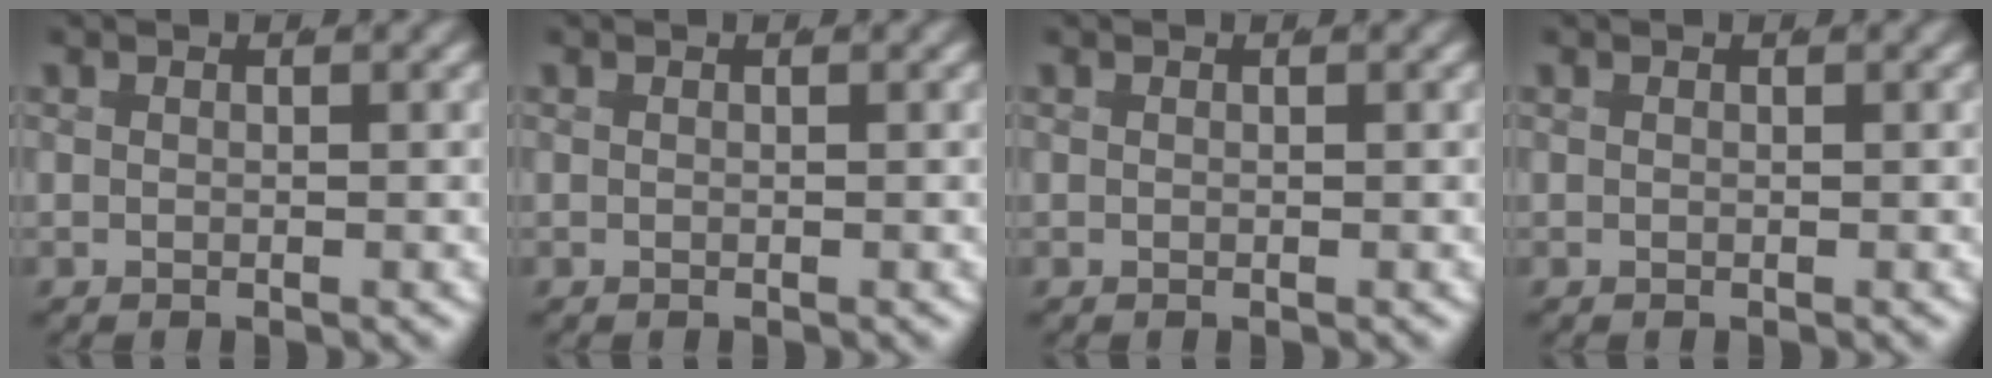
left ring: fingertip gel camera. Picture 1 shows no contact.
{"total": 0.0}
{"total": 0.0}
{"total": 0.0}